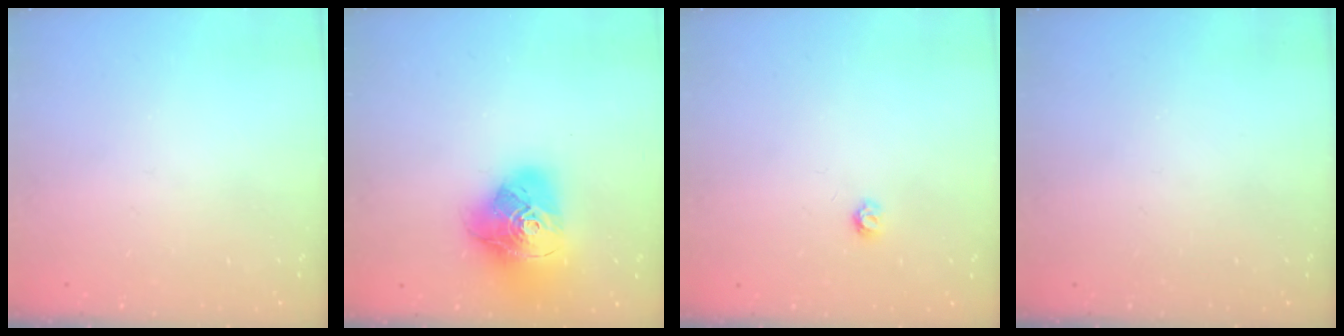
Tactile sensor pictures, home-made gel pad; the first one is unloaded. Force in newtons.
{"total": 19.4, "press": 19.3, "slide": 2.3}
{"total": 3.6, "press": 3.6, "slide": 0.3}
{"total": 0.0}